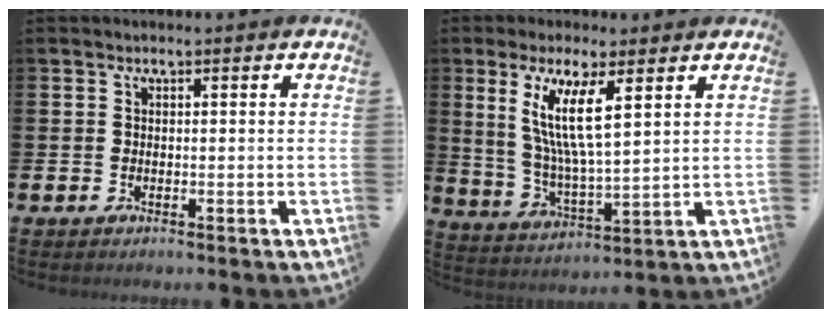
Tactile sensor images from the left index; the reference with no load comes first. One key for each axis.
{"total": 9.0, "fx": 4.7, "fy": 2.1, "fz": 7.4, "tx": -0.147, "ty": -0.011, "tz": 0.080}